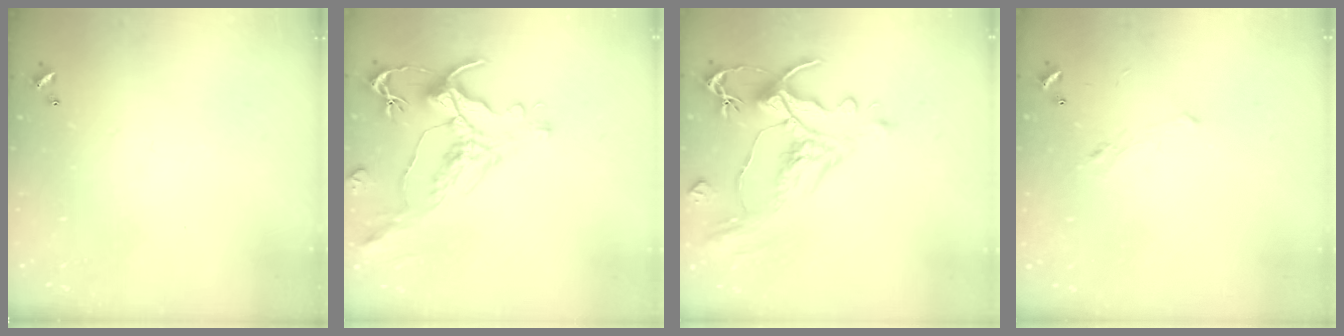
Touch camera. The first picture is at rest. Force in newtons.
{"total": 1.6, "press": 0.9, "slide": 1.3}
{"total": 1.6, "press": 0.3, "slide": 1.5}
{"total": 1.2, "press": 0.8, "slide": 0.9}